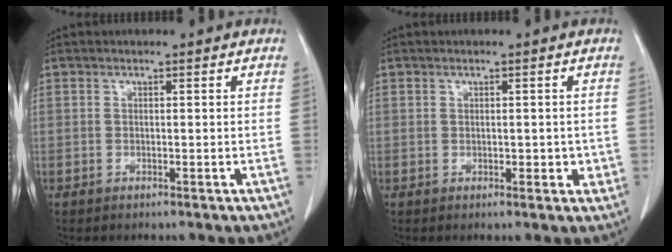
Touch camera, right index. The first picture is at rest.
{"total": 2.0, "force": [0.0, 1.3, 1.4], "torque": [-0.009, 0.004, 0.004]}